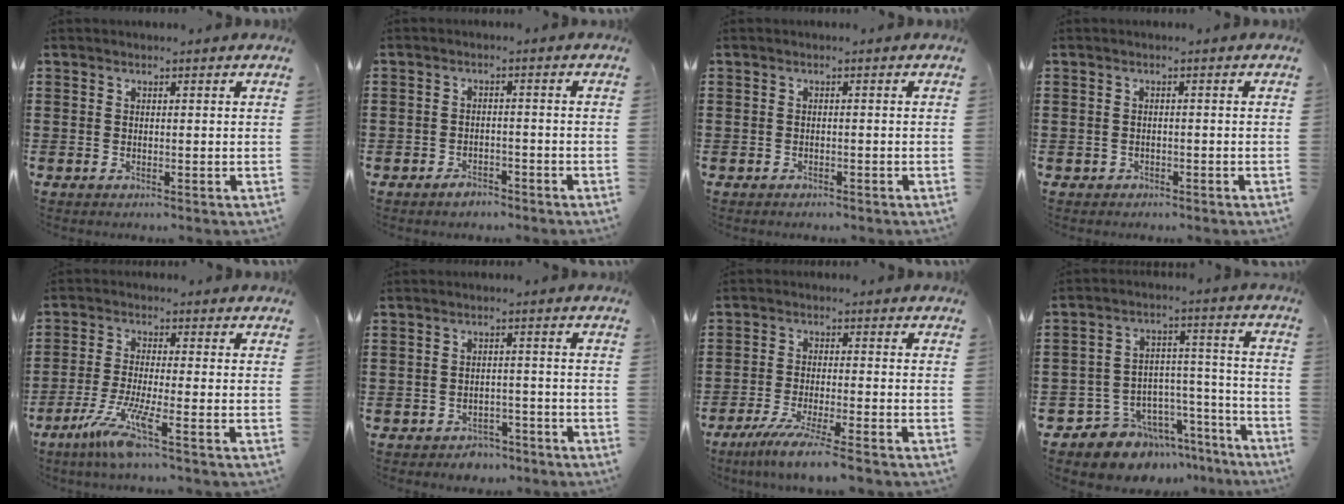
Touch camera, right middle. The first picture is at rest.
{"total": 2.0, "force": [-1.8, 0.8, 0.2], "torque": [-0.008, 0.003, -0.038]}
{"total": 0.7, "force": [-0.7, 0.3, 0.0], "torque": [-0.001, 0.001, -0.015]}
{"total": 0.8, "force": [-0.7, 0.5, 0.0], "torque": [-0.003, 0.002, -0.016]}
{"total": 6.9, "force": [-4.1, 0.1, 5.5], "torque": [-0.122, -0.019, -0.081]}
{"total": 2.6, "force": [-2.4, 0.9, -0.2], "torque": [-0.005, 0.003, -0.055]}
{"total": 5.5, "force": [-4.6, -0.4, 3.0], "torque": [-0.059, -0.018, -0.086]}
{"total": 8.1, "force": [-7.2, 3.7, -0.3], "torque": [-0.001, 0.020, -0.135]}